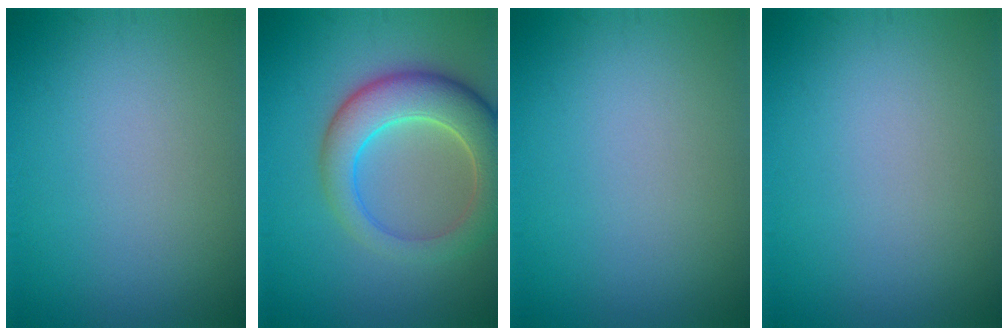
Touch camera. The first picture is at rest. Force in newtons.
{"total": 7.3, "press": 7.3, "slide": 0.7}
{"total": 0.0}
{"total": 0.0}